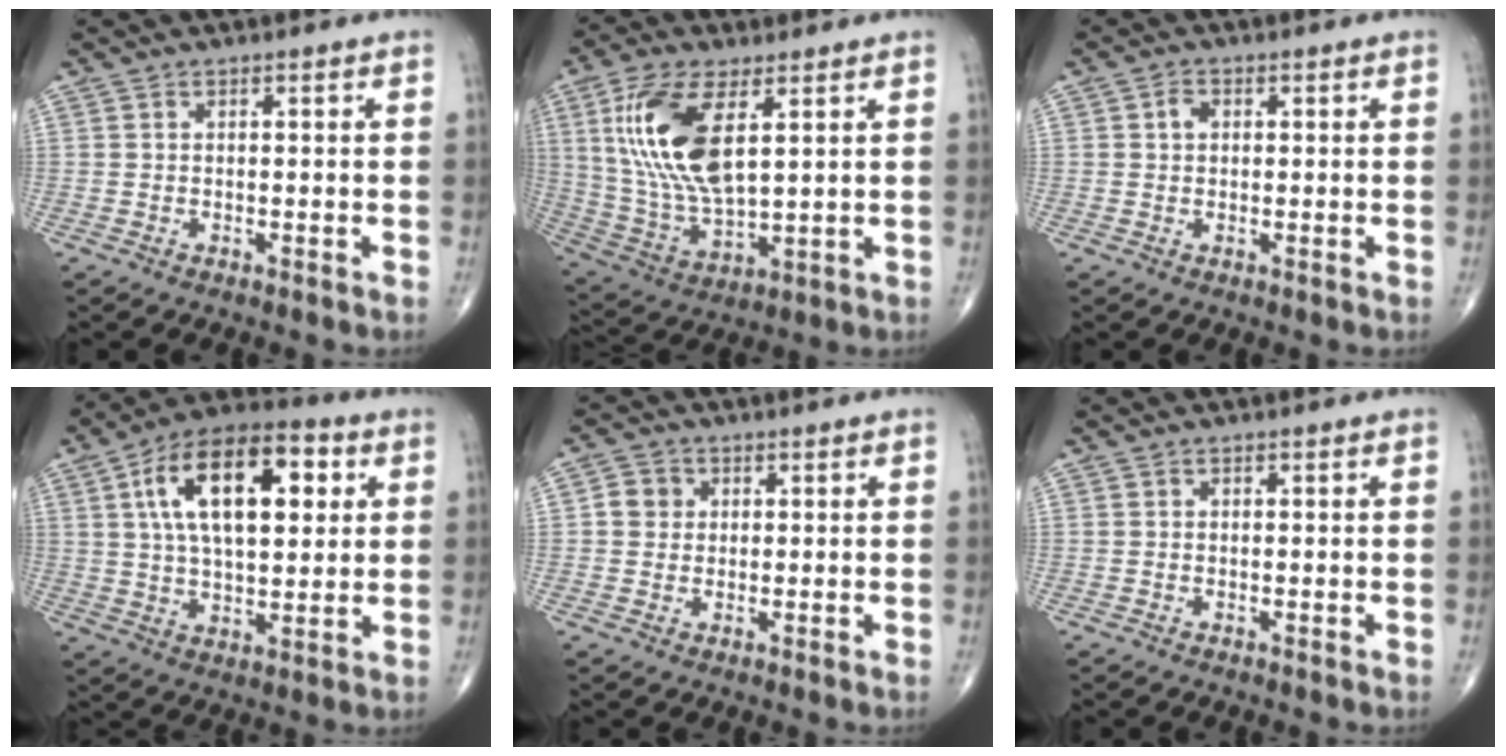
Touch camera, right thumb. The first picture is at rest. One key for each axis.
{"total": 16.9, "fx": 5.1, "fy": 7.4, "fz": 14.3, "tx": -0.294, "ty": -0.018, "tz": 0.107}
{"total": 2.1, "fx": 0.4, "fy": 1.7, "fz": 1.2, "tx": -0.013, "ty": 0.004, "tz": 0.004}
{"total": 19.7, "fx": 5.6, "fy": 9.8, "fz": 16.2, "tx": -0.246, "ty": 0.008, "tz": 0.086}
{"total": 3.6, "fx": 0.5, "fy": 3.4, "fz": 1.3, "tx": -0.005, "ty": 0.004, "tz": 0.004}
{"total": 0.0}